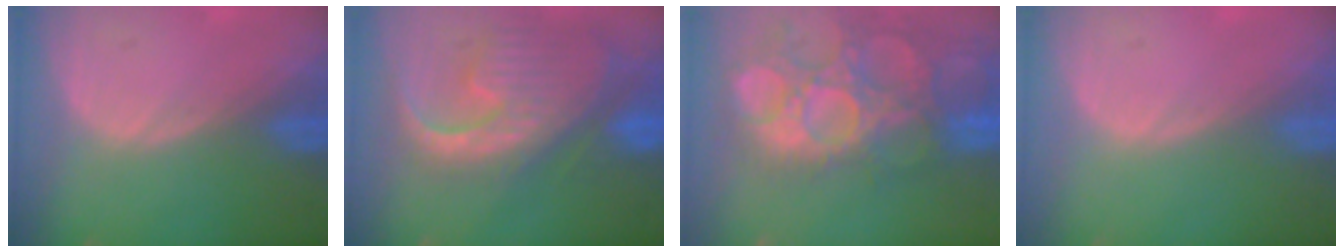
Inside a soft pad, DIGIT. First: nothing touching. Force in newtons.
{"total": 12.8, "press": 11.0, "slide": 6.6}
{"total": 15.0, "press": 12.6, "slide": 8.2}
{"total": 0.0}